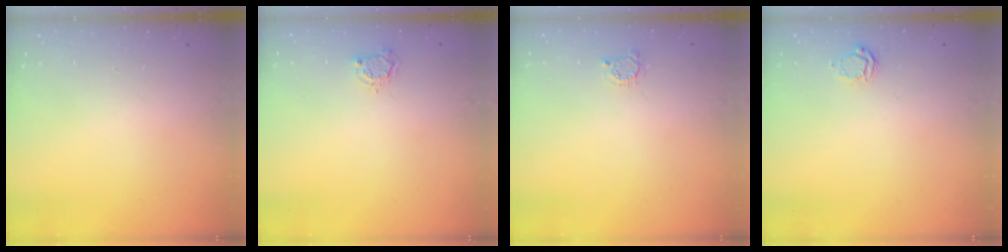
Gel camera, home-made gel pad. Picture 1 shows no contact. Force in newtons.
{"total": 3.1, "press": 3.1, "slide": 0.3}
{"total": 2.4, "press": 2.4, "slide": 0.3}
{"total": 4.9, "press": 4.9, "slide": 0.3}